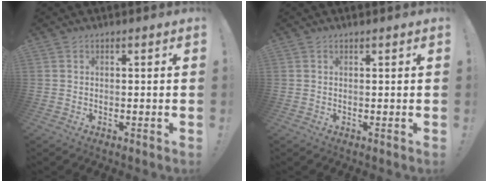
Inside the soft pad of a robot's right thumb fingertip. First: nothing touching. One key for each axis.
{"total": 0.6, "fx": 0.6, "fy": -0.1, "fz": 0.0, "tx": 0.005, "ty": -0.002, "tz": 0.010}